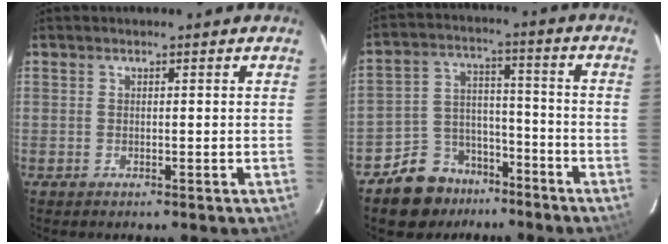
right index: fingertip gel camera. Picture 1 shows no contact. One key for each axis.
{"total": 10.4, "fx": -7.7, "fy": 6.7, "fz": 2.1, "tx": -0.054, "ty": 0.047, "tz": -0.115}